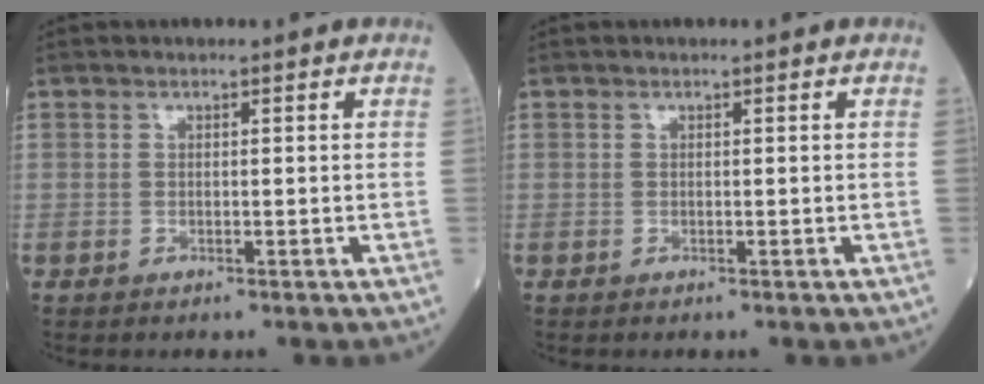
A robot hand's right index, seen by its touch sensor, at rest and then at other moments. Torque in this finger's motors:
{"motor_torque": [0.01, 0.01, 0.00, -0.01]}